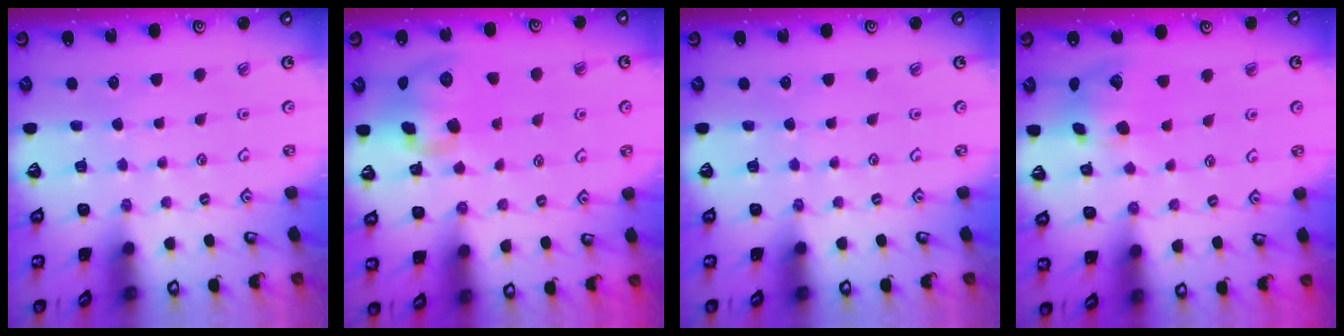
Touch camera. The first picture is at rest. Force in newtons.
{"total": 12.2, "press": 12.0, "slide": 2.2}
{"total": 0.0}
{"total": 13.3, "press": 13.1, "slide": 2.1}